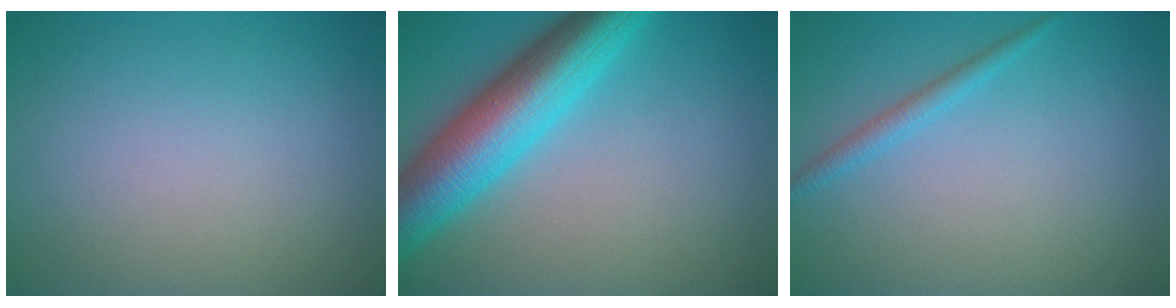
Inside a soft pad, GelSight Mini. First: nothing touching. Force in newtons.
{"total": 9.0, "press": 9.0, "slide": 0.3}
{"total": 1.5, "press": 1.5, "slide": 0.1}